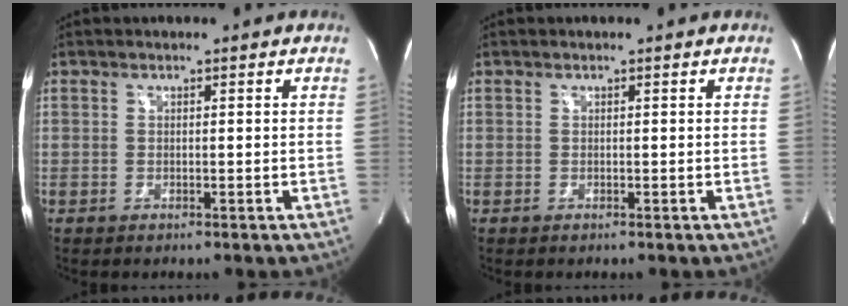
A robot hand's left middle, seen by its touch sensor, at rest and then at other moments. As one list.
[{"total": 0.0}]